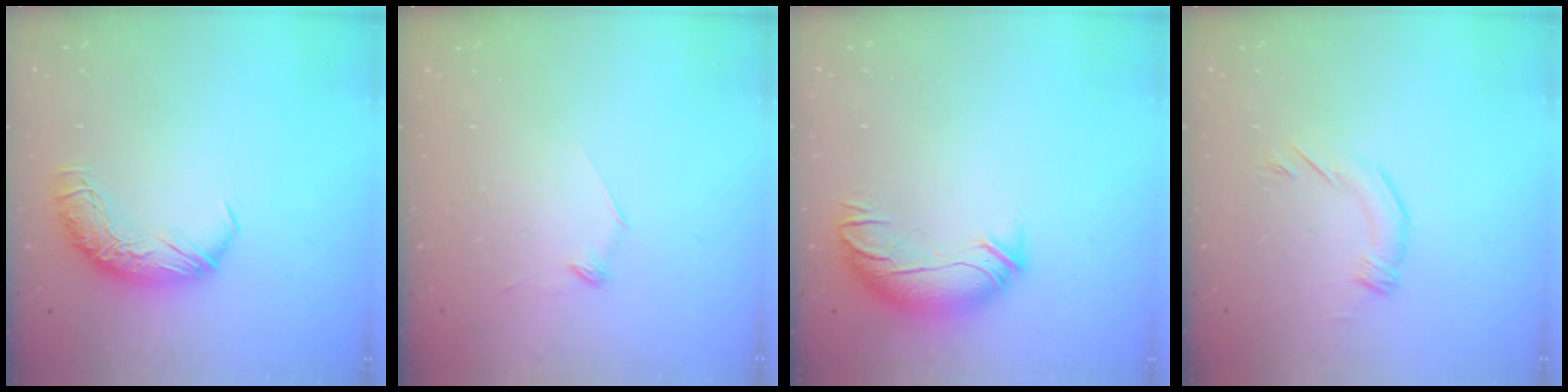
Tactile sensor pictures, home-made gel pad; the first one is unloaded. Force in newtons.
{"total": 8.0, "press": 8.0, "slide": 0.6}
{"total": 3.5, "press": 2.3, "slide": 2.7}
{"total": 2.4, "press": 2.1, "slide": 1.0}